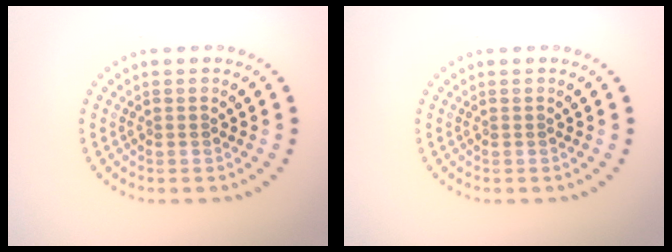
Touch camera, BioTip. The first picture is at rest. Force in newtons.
{"total": 0.0}